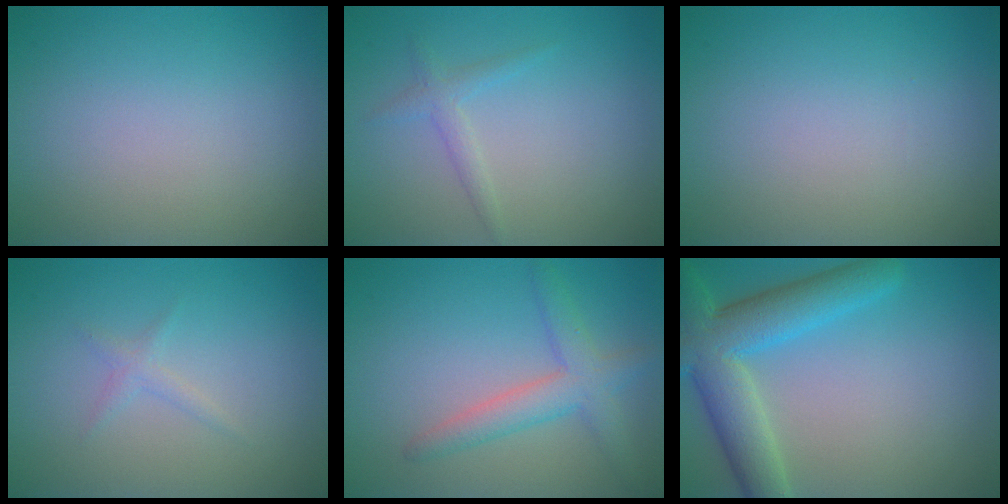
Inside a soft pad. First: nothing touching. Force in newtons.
{"total": 1.4, "press": 1.4, "slide": 0.0}
{"total": 0.0}
{"total": 1.0, "press": 1.0, "slide": 0.1}
{"total": 3.5, "press": 3.5, "slide": 0.2}
{"total": 7.3, "press": 7.3, "slide": 0.4}